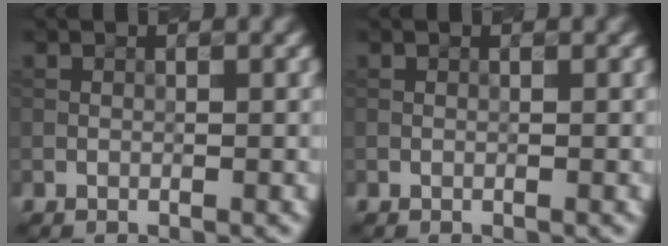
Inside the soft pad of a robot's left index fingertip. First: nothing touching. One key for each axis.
{"total": 0.0}